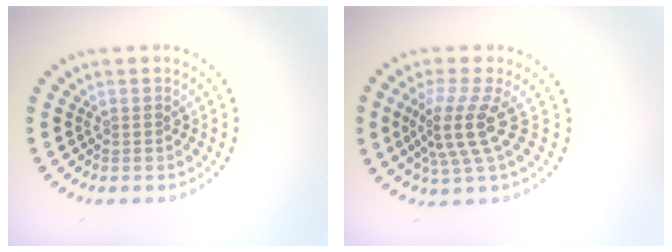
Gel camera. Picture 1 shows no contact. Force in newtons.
{"total": 4.1, "press": 2.9, "slide": 2.8}